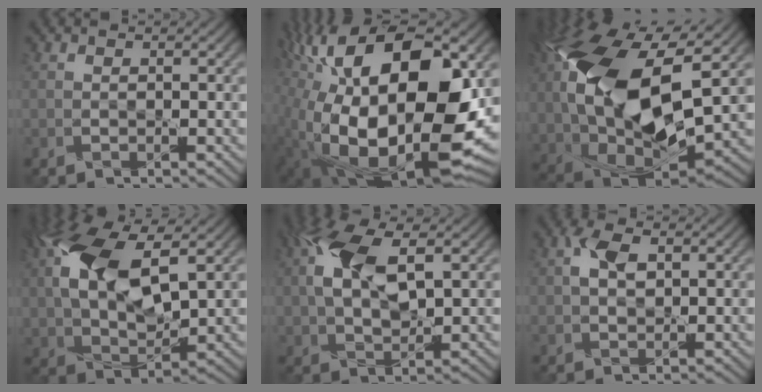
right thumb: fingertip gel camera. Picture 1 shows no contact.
{"total": 20.5, "force": [1.9, 11.4, 17.0], "torque": [-0.346, -0.004, 0.045]}
{"total": 19.6, "force": [3.5, 10.9, 15.9], "torque": [-0.366, -0.009, 0.071]}
{"total": 12.7, "force": [3.9, 6.7, 10.1], "torque": [-0.235, 0.017, 0.076]}
{"total": 9.8, "force": [2.7, 5.2, 7.9], "torque": [-0.188, 0.016, 0.050]}
{"total": 3.8, "force": [1.0, 2.5, 2.7], "torque": [-0.066, 0.008, 0.017]}